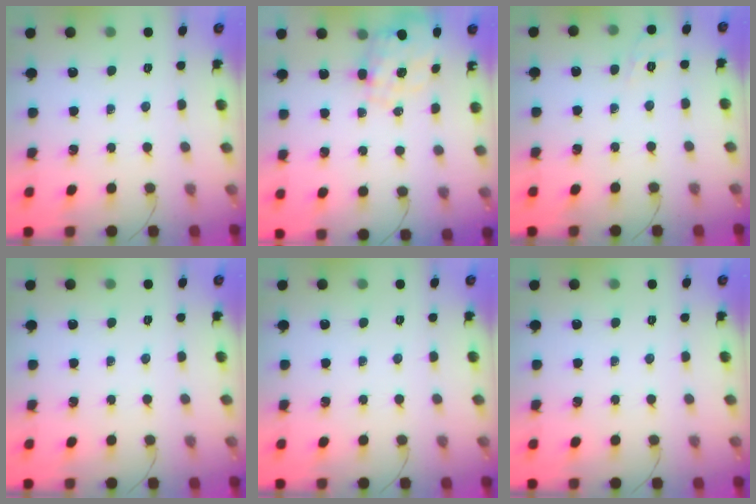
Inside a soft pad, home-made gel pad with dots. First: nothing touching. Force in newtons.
{"total": 2.9, "press": 2.7, "slide": 1.1}
{"total": 1.7, "press": 0.0, "slide": 1.7}
{"total": 0.0}
{"total": 0.0}
{"total": 0.0}